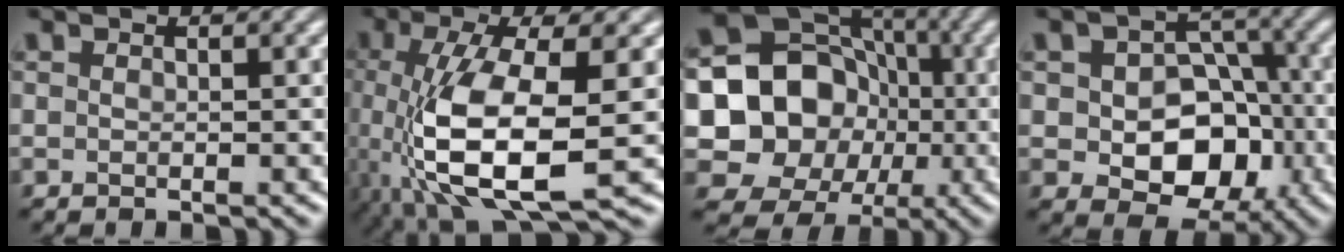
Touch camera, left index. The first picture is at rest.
{"total": 10.2, "force": [-1.6, 3.6, 9.4], "torque": [-0.191, -0.006, -0.029]}
{"total": 13.3, "force": [-0.7, 12.2, 5.3], "torque": [-0.078, 0.010, -0.028]}
{"total": 9.1, "force": [-2.0, 6.8, 5.7], "torque": [-0.054, -0.009, -0.032]}